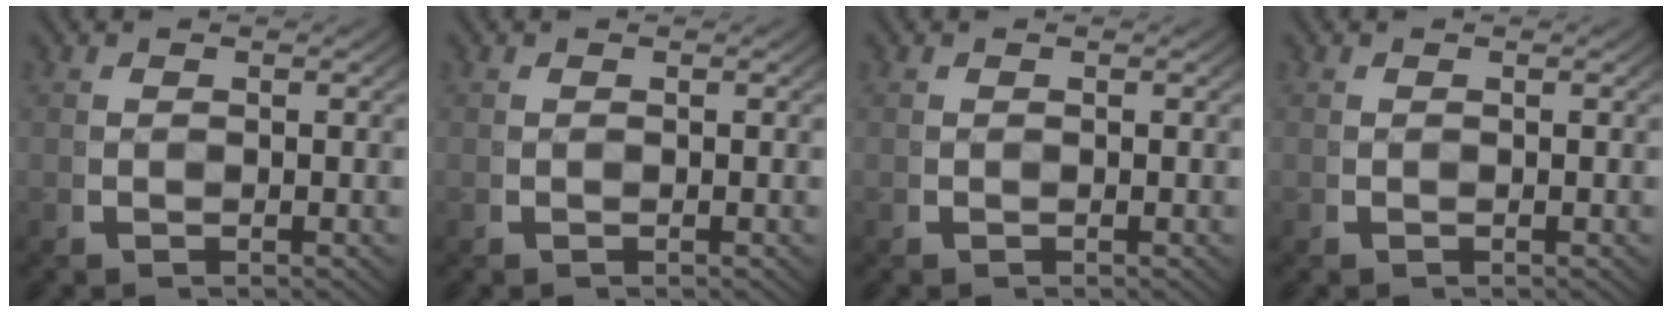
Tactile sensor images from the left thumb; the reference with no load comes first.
{"total": 0.0}
{"total": 0.0}
{"total": 0.0}